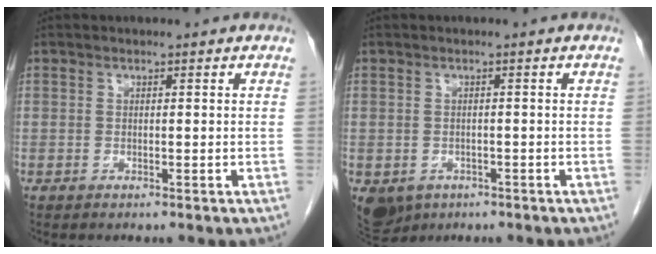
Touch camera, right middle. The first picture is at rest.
{"total": 7.3, "force": [-3.7, 5.7, 2.6], "torque": [-0.062, -0.007, -0.048]}